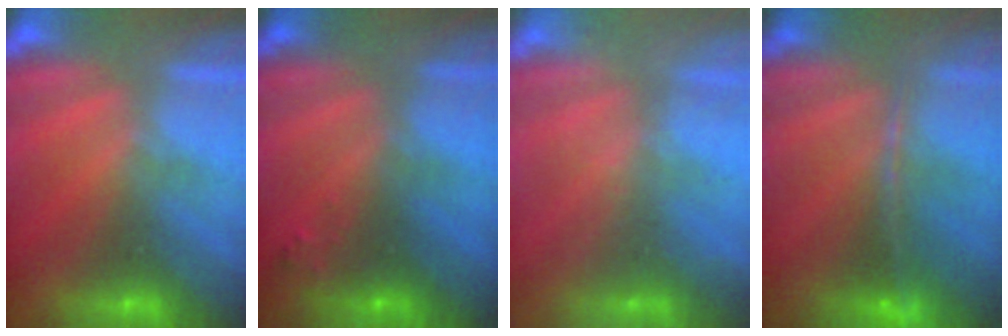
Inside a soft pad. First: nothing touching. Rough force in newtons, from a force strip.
{"total": 5.6}
{"total": 2.4}
{"total": 1.2}